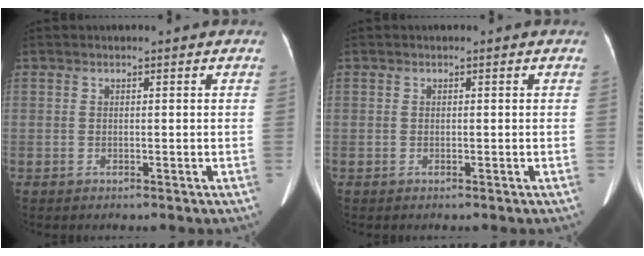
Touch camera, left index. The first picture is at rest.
{"total": 0.0}